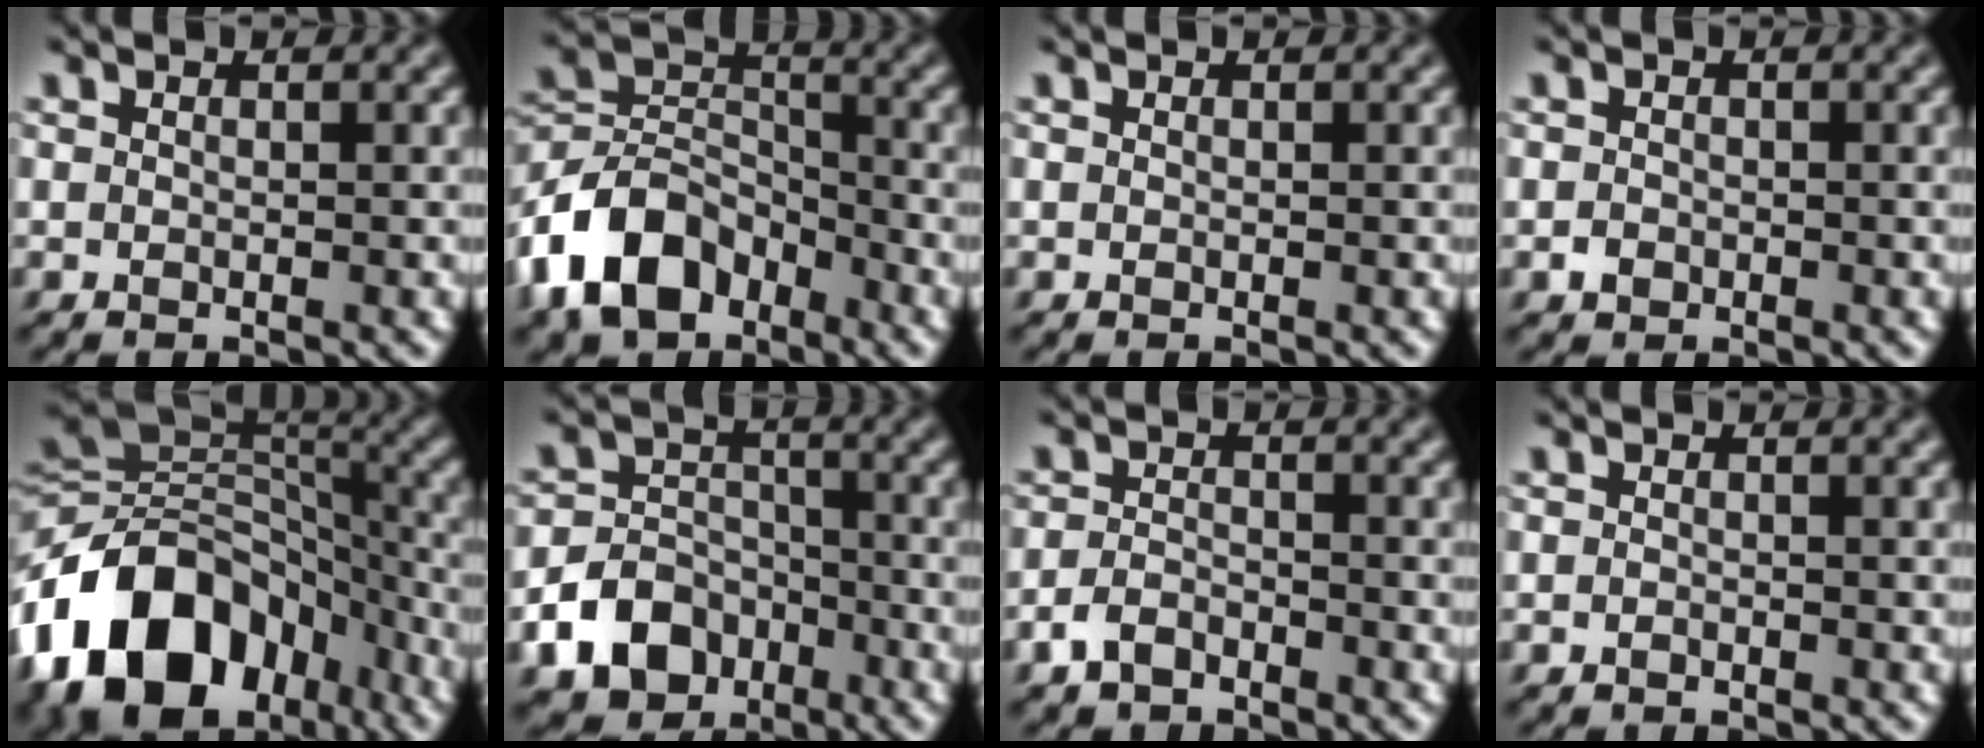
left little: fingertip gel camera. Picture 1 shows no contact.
{"total": 8.5, "force": [-5.1, 5.4, 4.2], "torque": [-0.081, 0.007, -0.115]}
{"total": 0.0}
{"total": 1.0, "force": [-0.6, 0.8, 0.3], "torque": [-0.003, -0.001, -0.015]}
{"total": 15.3, "force": [-7.5, 10.2, 8.7], "torque": [-0.164, 0.010, -0.138]}
{"total": 9.8, "force": [-5.4, 7.6, 2.8], "torque": [-0.040, -0.026, -0.114]}
{"total": 2.3, "force": [-1.8, 1.2, 0.8], "torque": [-0.015, 0.004, -0.043]}
{"total": 0.6, "force": [-0.5, 0.3, 0.1], "torque": [-0.001, -0.002, -0.012]}